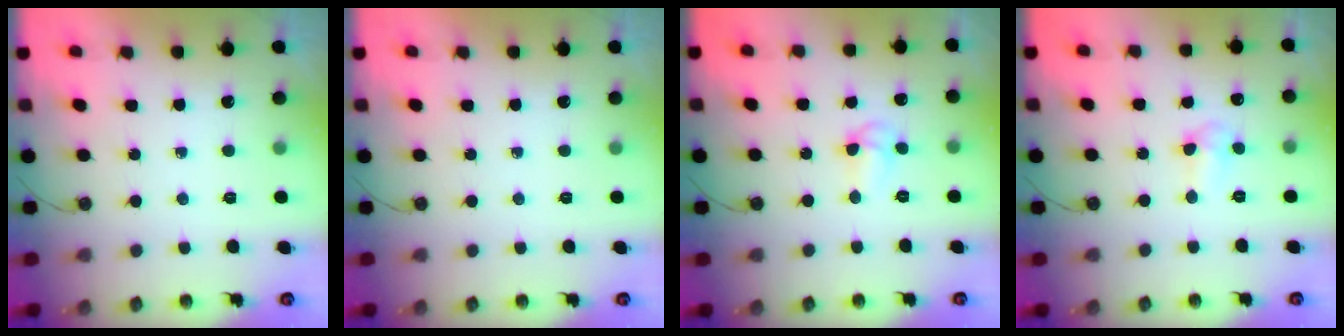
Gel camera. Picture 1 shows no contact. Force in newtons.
{"total": 0.0}
{"total": 5.0, "press": 4.9, "slide": 0.7}
{"total": 3.5, "press": 3.5, "slide": 0.7}